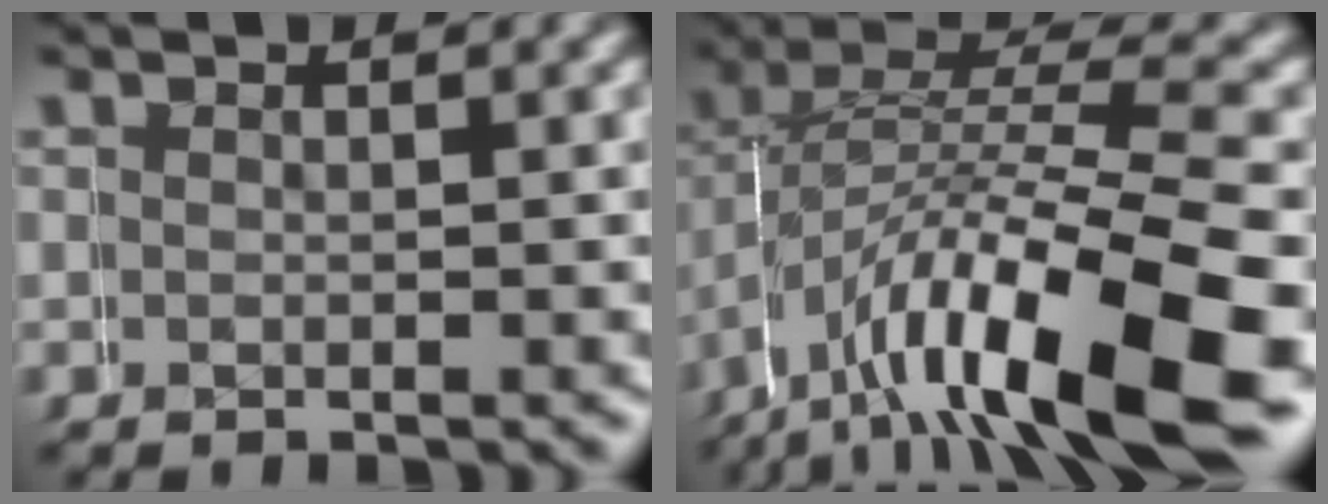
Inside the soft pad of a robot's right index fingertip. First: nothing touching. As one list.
[{"total": 11.4, "force": [-2.3, 5.5, 9.7], "torque": [-0.168, -0.020, -0.024]}]